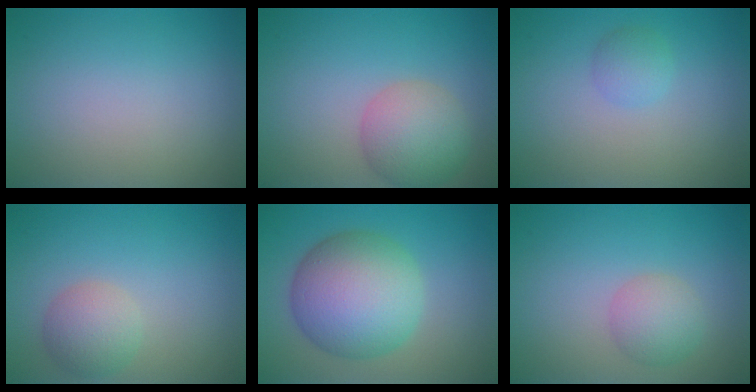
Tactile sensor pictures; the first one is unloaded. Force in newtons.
{"total": 4.6, "press": 4.6, "slide": 0.2}
{"total": 1.5, "press": 1.5, "slide": 0.1}
{"total": 3.0, "press": 3.0, "slide": 0.1}
{"total": 9.3, "press": 9.3, "slide": 0.1}
{"total": 2.7, "press": 2.7, "slide": 0.1}